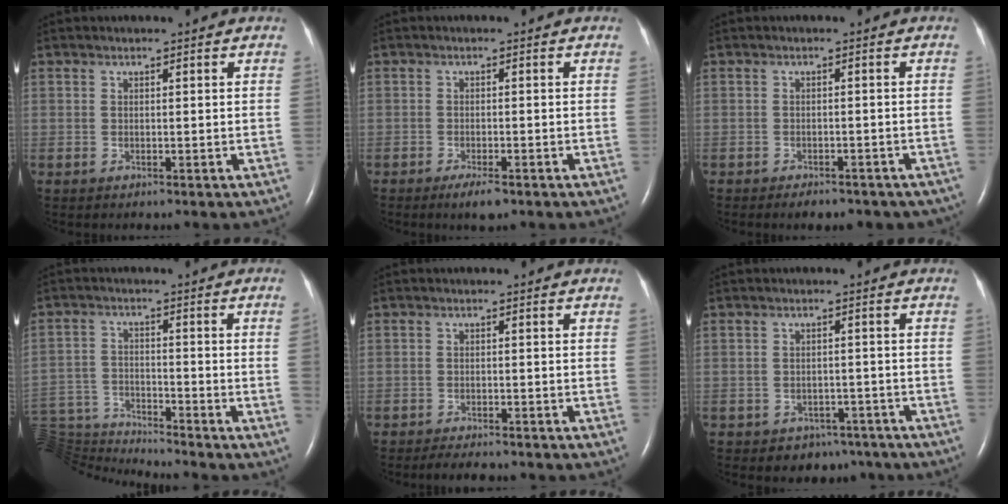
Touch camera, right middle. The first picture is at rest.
{"total": 2.6, "force": [-1.7, 0.5, 1.9], "torque": [-0.040, -0.004, -0.026]}
{"total": 7.0, "force": [-5.8, 2.9, 2.7], "torque": [-0.028, 0.003, -0.057]}
{"total": 10.6, "force": [-9.8, -3.6, 1.9], "torque": [-0.028, 0.017, -0.176]}
{"total": 2.9, "force": [-2.6, 0.5, 1.2], "torque": [-0.027, -0.007, -0.035]}
{"total": 4.7, "force": [-3.4, 3.2, 0.3], "torque": [-0.002, 0.019, -0.037]}